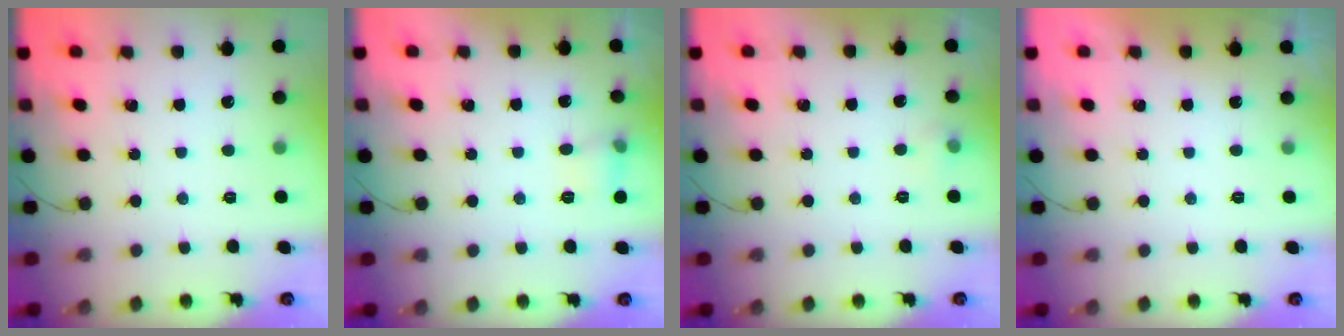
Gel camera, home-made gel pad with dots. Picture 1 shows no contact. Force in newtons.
{"total": 7.0, "press": 6.7, "slide": 1.9}
{"total": 6.4, "press": 3.3, "slide": 5.5}
{"total": 0.0}